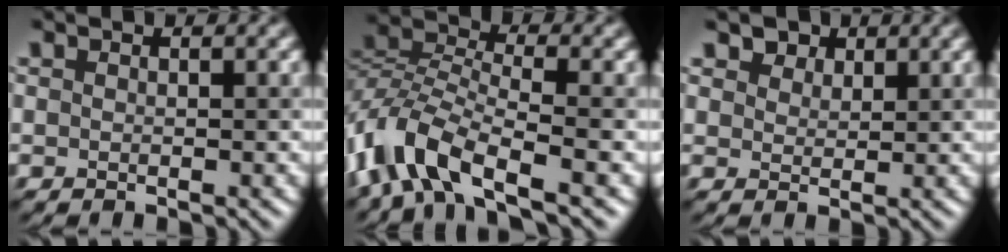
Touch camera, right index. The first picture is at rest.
{"total": 8.2, "force": [-4.6, 3.2, 6.0], "torque": [-0.128, 0.007, -0.102]}
{"total": 3.1, "force": [2.3, 1.8, 0.9], "torque": [-0.029, -0.013, 0.044]}